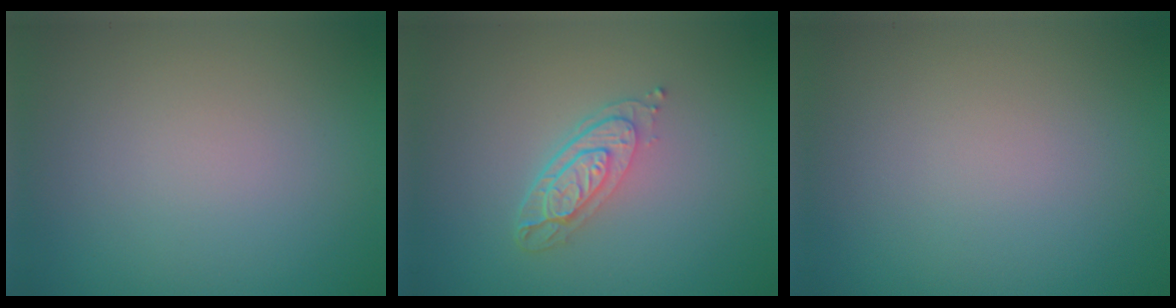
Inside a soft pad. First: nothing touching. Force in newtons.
{"total": 3.5, "press": 2.5, "slide": 2.4}
{"total": 0.0}